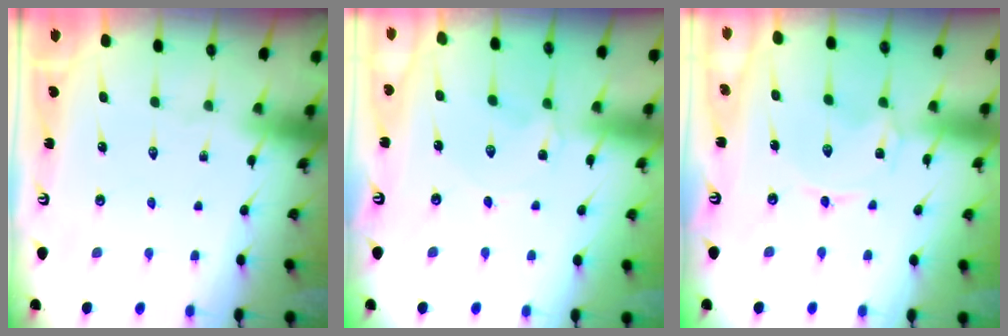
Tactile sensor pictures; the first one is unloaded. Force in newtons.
{"total": 0.9, "press": 0.8, "slide": 0.2}
{"total": 0.0}